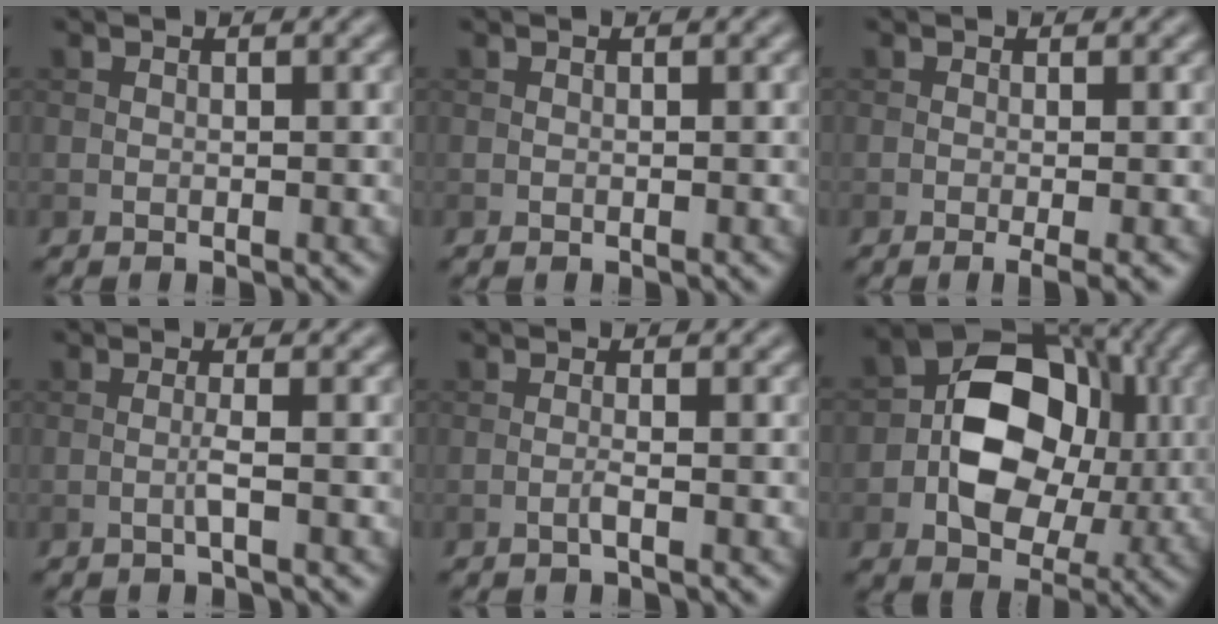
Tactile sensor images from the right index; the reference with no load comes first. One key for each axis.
{"total": 0.0}
{"total": 2.3, "fx": -0.8, "fy": 0.5, "fz": 2.1, "tx": -0.031, "ty": -0.006, "tz": -0.014}
{"total": 1.3, "fx": -0.3, "fy": 0.0, "fz": 1.2, "tx": -0.026, "ty": 0.002, "tz": -0.011}
{"total": 1.0, "fx": -0.4, "fy": 0.1, "fz": 0.9, "tx": -0.017, "ty": 0.002, "tz": -0.012}
{"total": 10.3, "fx": -0.6, "fy": 7.4, "fz": 7.2, "tx": -0.108, "ty": 0.013, "tz": -0.021}